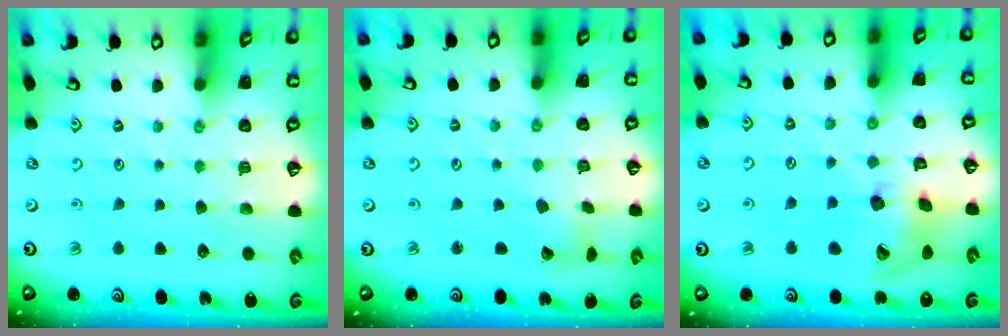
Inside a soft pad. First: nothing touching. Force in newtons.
{"total": 4.7, "press": 4.7, "slide": 0.6}
{"total": 16.2, "press": 16.0, "slide": 2.5}